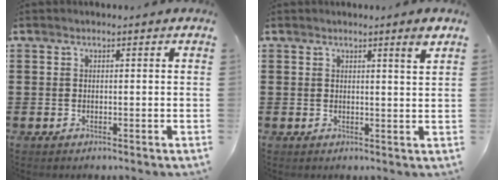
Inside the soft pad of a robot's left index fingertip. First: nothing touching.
{"total": 2.6, "force": [1.9, -0.4, 1.7], "torque": [-0.029, -0.004, 0.031]}